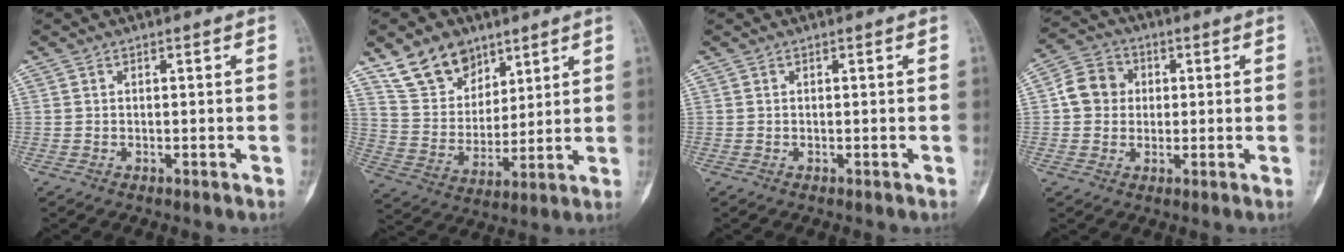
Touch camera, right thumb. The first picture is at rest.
{"total": 12.6, "force": [8.7, 8.0, 4.3], "torque": [-0.043, -0.046, 0.170]}
{"total": 0.0}
{"total": 7.3, "force": [0.6, 6.6, 3.2], "torque": [-0.039, 0.013, -0.001]}